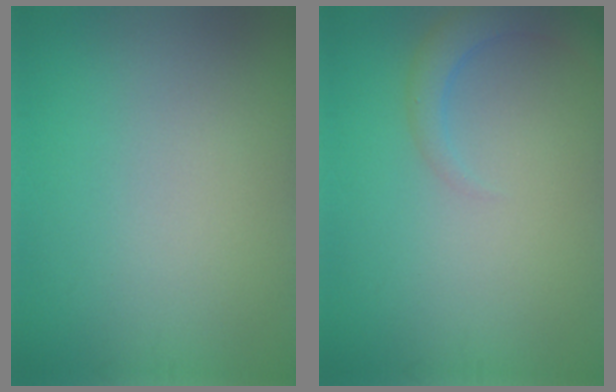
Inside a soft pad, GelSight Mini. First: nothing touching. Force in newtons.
{"total": 2.4, "press": 2.4, "slide": 0.2}